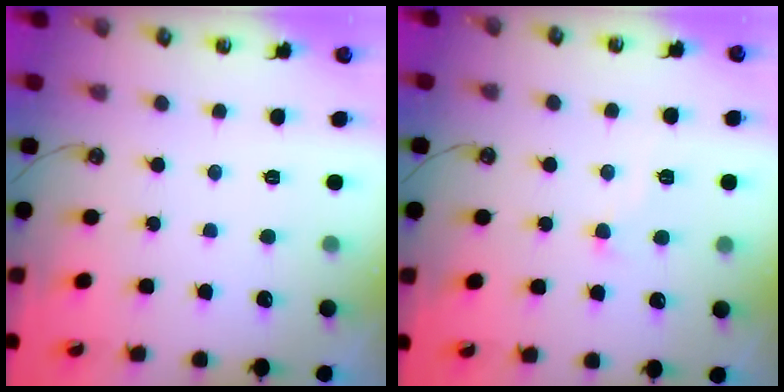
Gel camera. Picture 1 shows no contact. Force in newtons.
{"total": 0.8, "press": 0.5, "slide": 0.6}